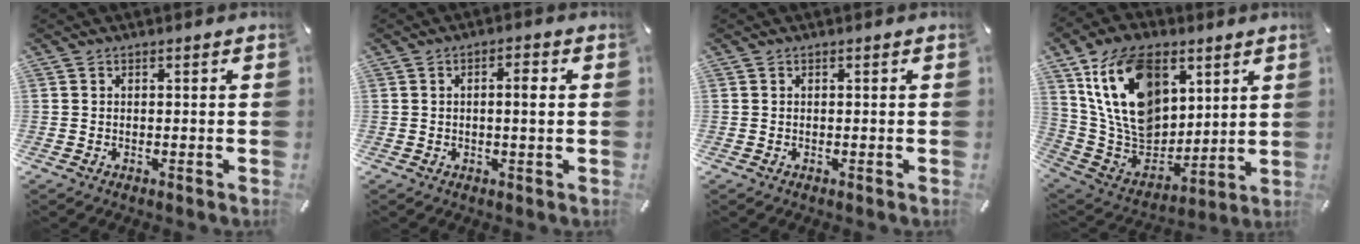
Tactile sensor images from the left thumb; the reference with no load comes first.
{"total": 3.3, "force": [0.5, 0.8, 3.1], "torque": [-0.054, 0.003, 0.003]}
{"total": 0.0}
{"total": 20.2, "force": [8.7, 13.6, 12.1], "torque": [-0.248, -0.038, 0.159]}